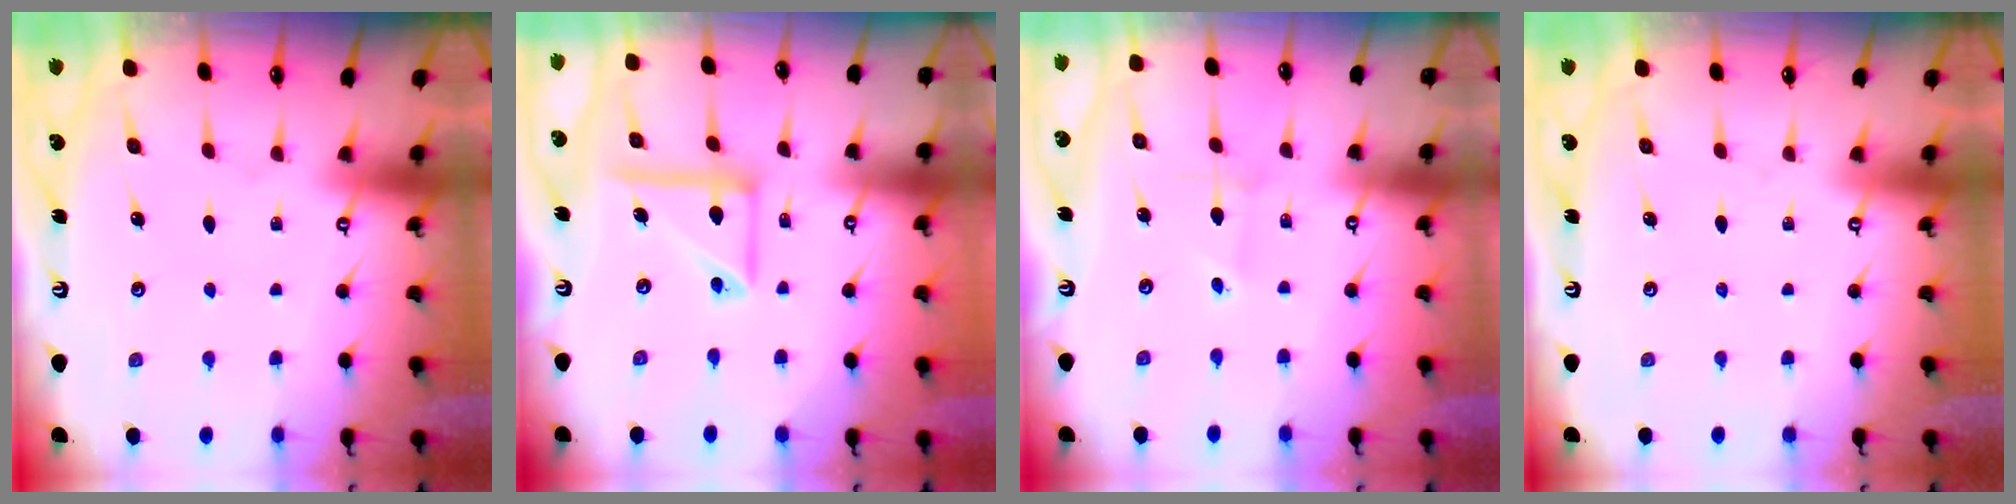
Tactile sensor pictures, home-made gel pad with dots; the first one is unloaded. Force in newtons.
{"total": 13.3, "press": 13.3, "slide": 1.5}
{"total": 1.5, "press": 1.5, "slide": 0.2}
{"total": 0.0}